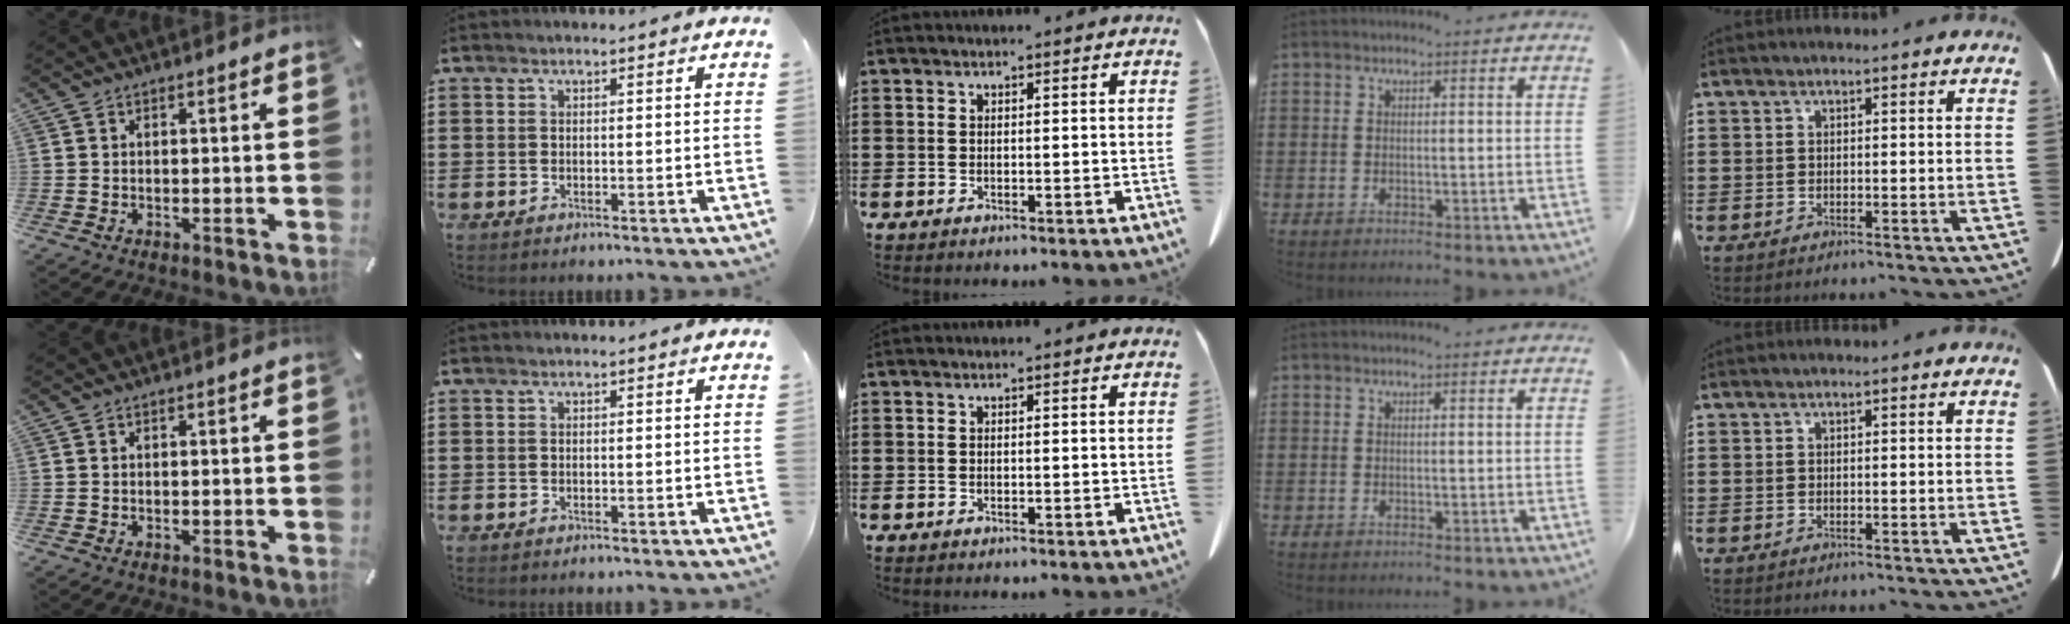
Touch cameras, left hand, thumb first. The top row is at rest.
{}